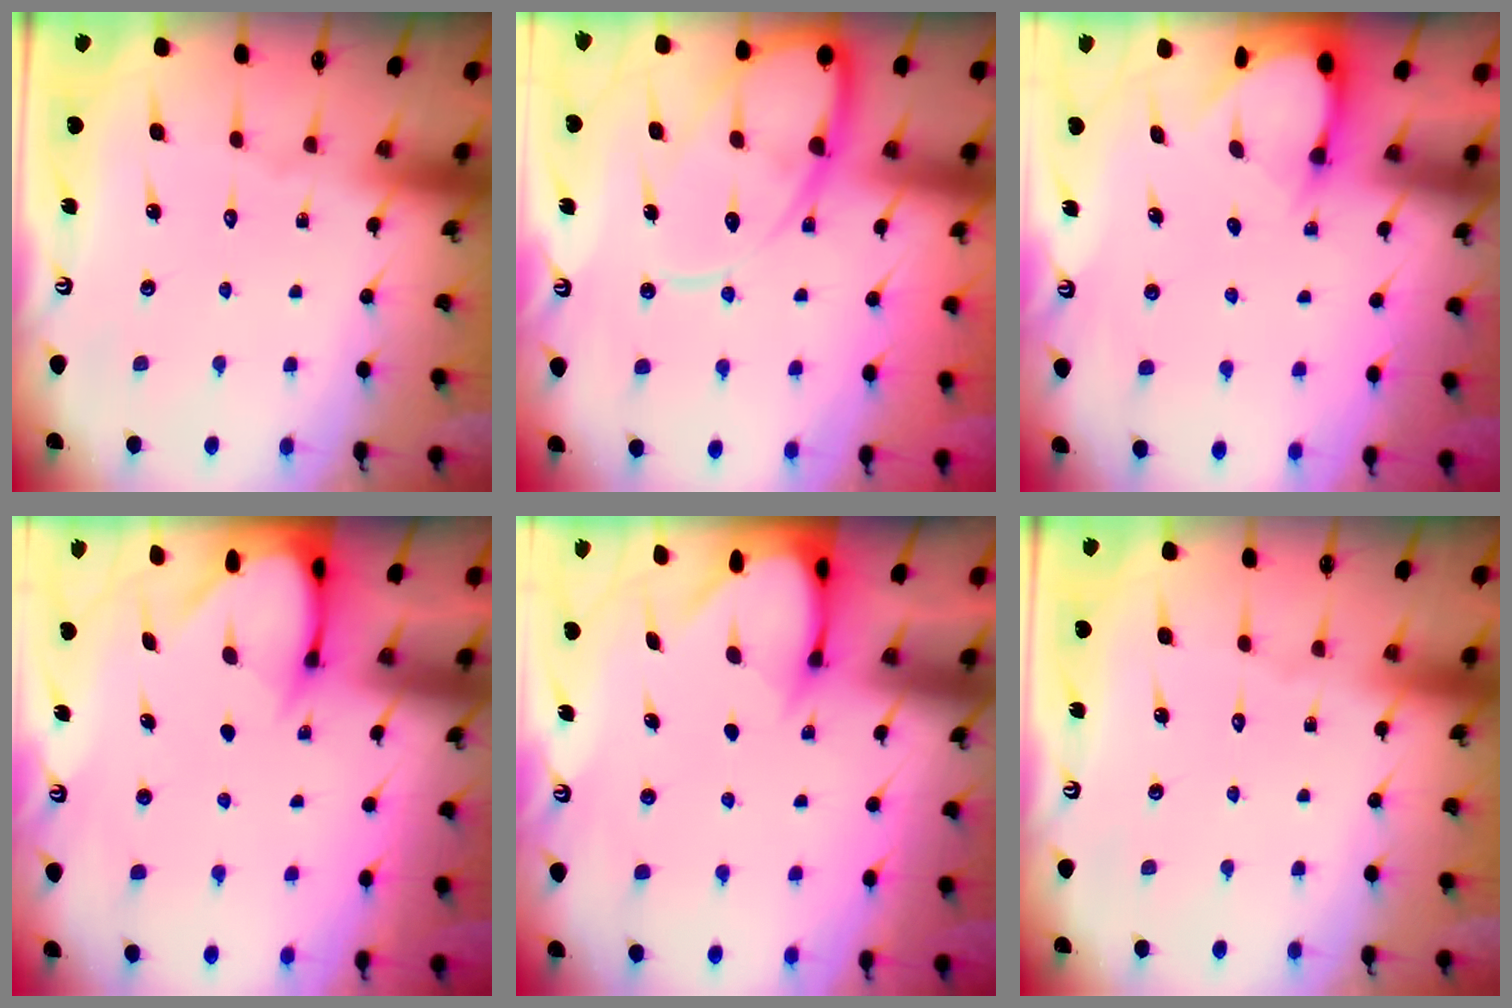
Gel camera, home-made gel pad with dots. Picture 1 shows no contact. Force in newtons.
{"total": 12.5, "press": 12.5, "slide": 1.2}
{"total": 2.6, "press": 2.5, "slide": 0.4}
{"total": 3.3, "press": 3.3, "slide": 0.3}
{"total": 3.5, "press": 3.4, "slide": 0.3}
{"total": 0.0}